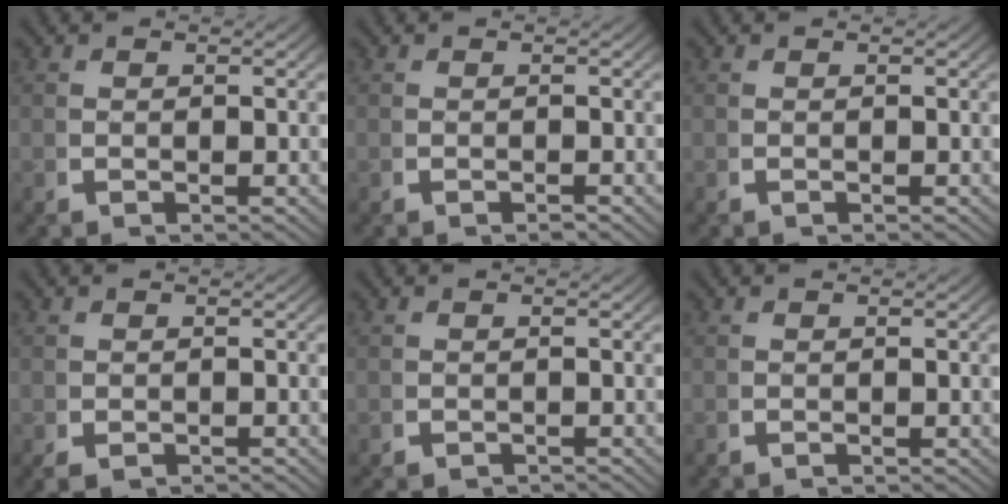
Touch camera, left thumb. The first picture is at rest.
{"total": 0.6, "force": [-0.6, 0.0, 0.0], "torque": [0.000, 0.000, -0.010]}
{"total": 0.0}
{"total": 1.4, "force": [-1.1, 0.7, 0.5], "torque": [-0.010, -0.004, -0.018]}
{"total": 1.5, "force": [-1.4, 0.5, 0.1], "torque": [-0.001, -0.004, -0.022]}
{"total": 0.5, "force": [-0.5, 0.0, -0.1], "torque": [0.001, 0.000, -0.008]}